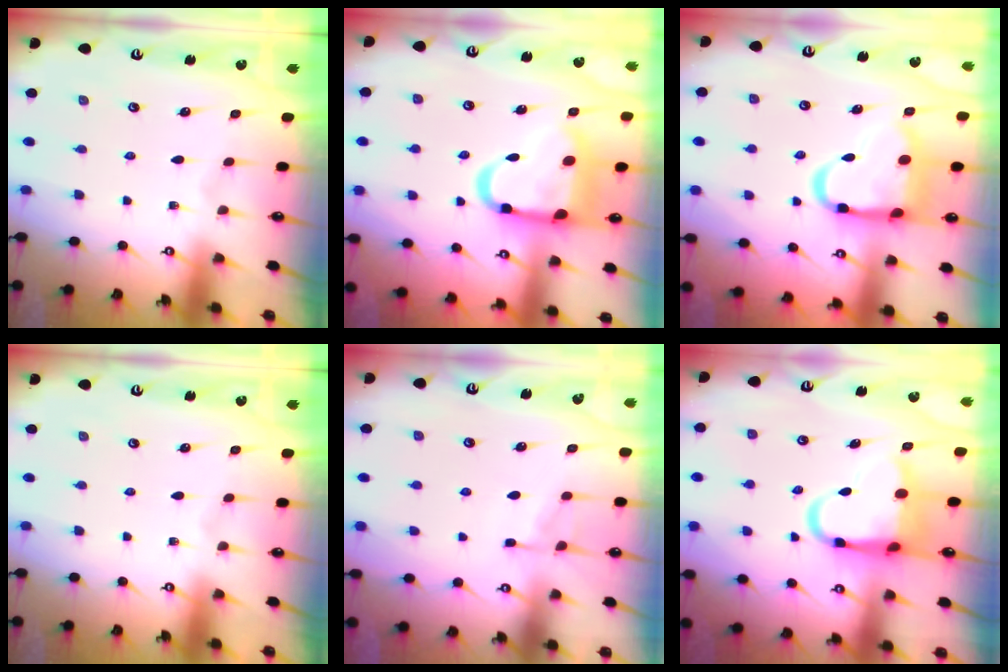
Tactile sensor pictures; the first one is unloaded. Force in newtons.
{"total": 15.8, "press": 15.7, "slide": 1.9}
{"total": 15.7, "press": 15.6, "slide": 1.8}
{"total": 0.0}
{"total": 4.6, "press": 4.5, "slide": 0.5}
{"total": 10.5, "press": 10.1, "slide": 2.8}